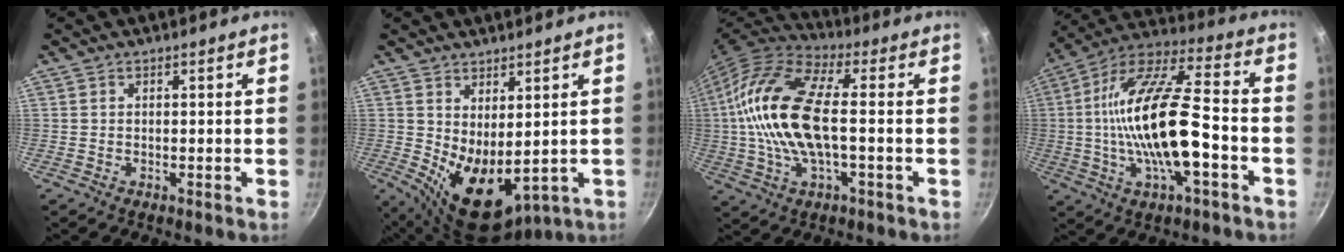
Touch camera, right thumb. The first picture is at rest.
{"total": 10.1, "force": [1.1, 5.6, 8.4], "torque": [-0.106, -0.034, 0.040]}
{"total": 18.7, "force": [-0.1, 7.9, 16.9], "torque": [-0.339, 0.026, -0.019]}
{"total": 21.3, "force": [-3.4, 7.3, 19.7], "torque": [-0.363, 0.031, -0.072]}